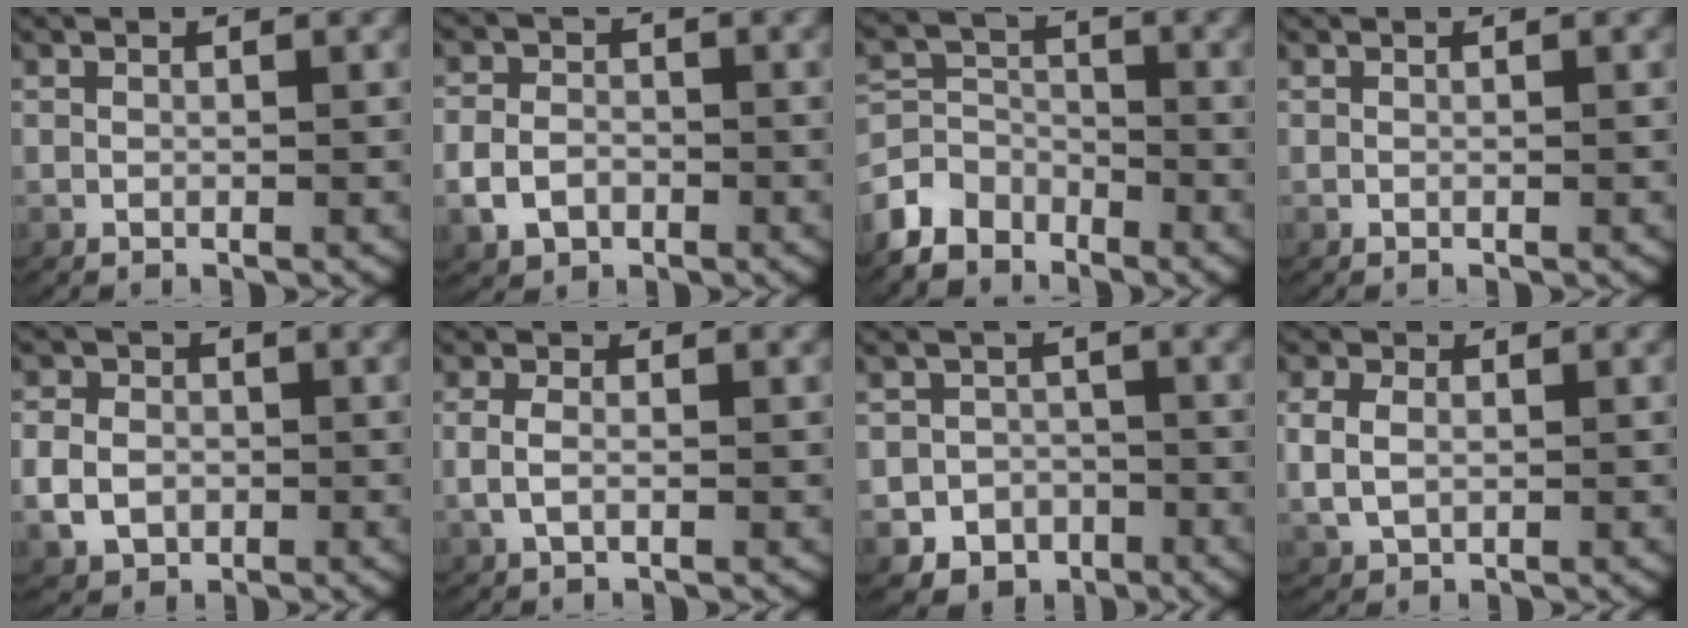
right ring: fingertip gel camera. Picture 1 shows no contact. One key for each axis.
{"total": 3.3, "fx": -1.2, "fy": 2.8, "fz": 1.2, "tx": -0.026, "ty": -0.006, "tz": -0.018}
{"total": 6.0, "fx": -2.9, "fy": 5.0, "fz": 1.7, "tx": -0.039, "ty": -0.026, "tz": -0.046}
{"total": 0.0}
{"total": 3.8, "fx": -0.6, "fy": 3.3, "fz": 1.6, "tx": -0.038, "ty": -0.004, "tz": -0.009}
{"total": 1.8, "fx": 0.0, "fy": 0.9, "fz": 1.6, "tx": -0.044, "ty": -0.003, "tz": 0.004}
{"total": 8.4, "fx": -4.3, "fy": 7.1, "fz": 1.2, "tx": -0.004, "ty": -0.028, "tz": -0.075}
{"total": 3.1, "fx": 0.4, "fy": 2.6, "fz": 1.7, "tx": -0.049, "ty": -0.002, "tz": 0.017}